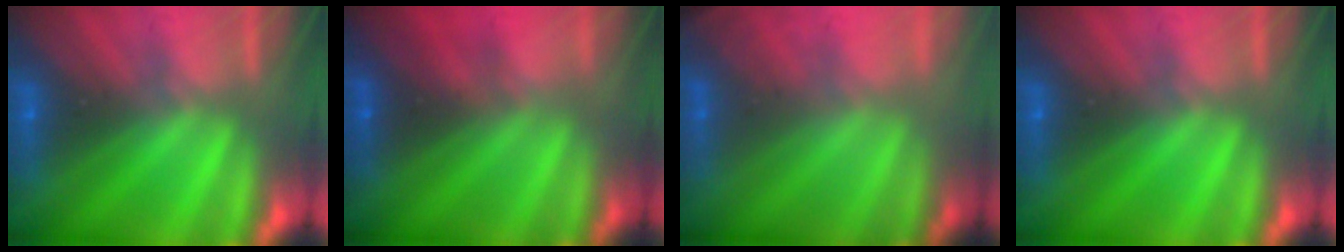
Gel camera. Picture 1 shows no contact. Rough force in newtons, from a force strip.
{"total": 2.2}
{"total": 2.0}
{"total": 0.0}